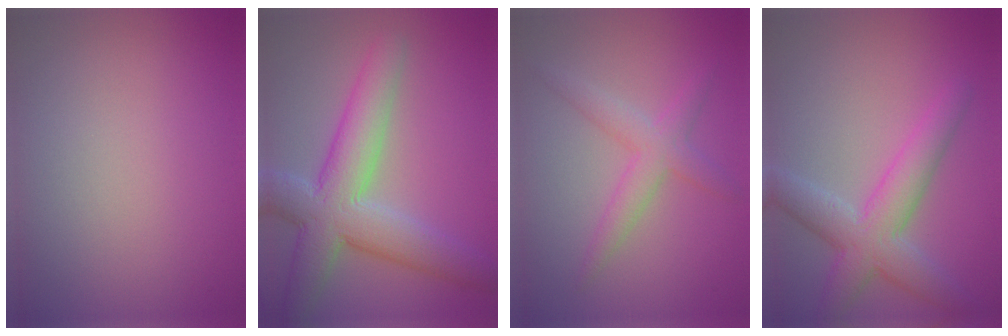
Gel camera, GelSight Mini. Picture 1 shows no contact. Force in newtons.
{"total": 7.9, "press": 7.9, "slide": 0.6}
{"total": 2.9, "press": 2.9, "slide": 0.1}
{"total": 5.5, "press": 5.4, "slide": 0.3}